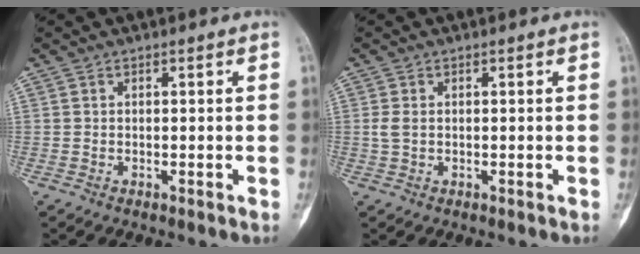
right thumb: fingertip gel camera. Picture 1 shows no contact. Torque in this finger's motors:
{"motor_torque": [0.59, 0.64, 0.42, -0.25, 0.18]}